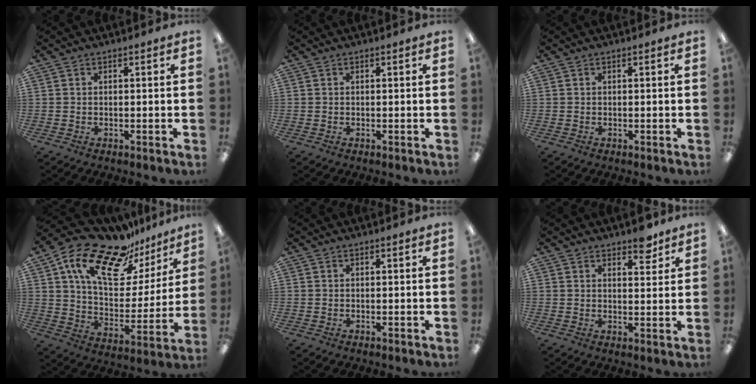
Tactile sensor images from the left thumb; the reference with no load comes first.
{"total": 0.0}
{"total": 0.0}
{"total": 20.6, "force": [15.0, 9.0, 10.8], "torque": [-0.192, -0.097, 0.260]}
{"total": 0.0}
{"total": 4.7, "force": [3.8, 1.9, 2.0], "torque": [-0.005, -0.026, 0.061]}